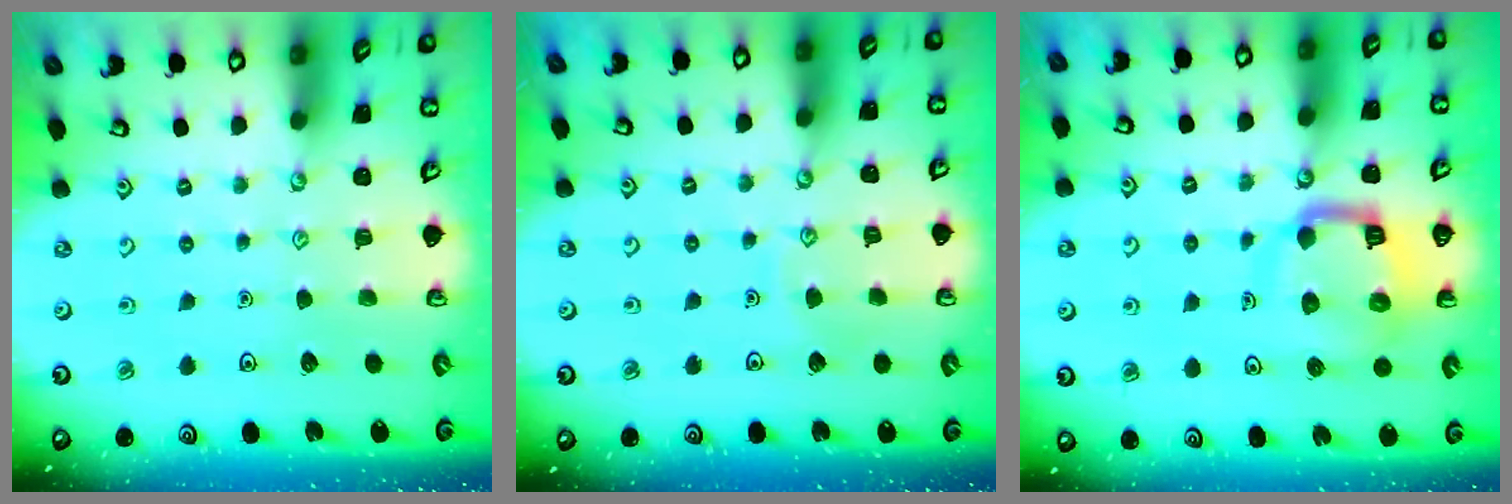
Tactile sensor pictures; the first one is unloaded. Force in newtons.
{"total": 5.6, "press": 5.6, "slide": 0.5}
{"total": 11.1, "press": 11.0, "slide": 1.3}